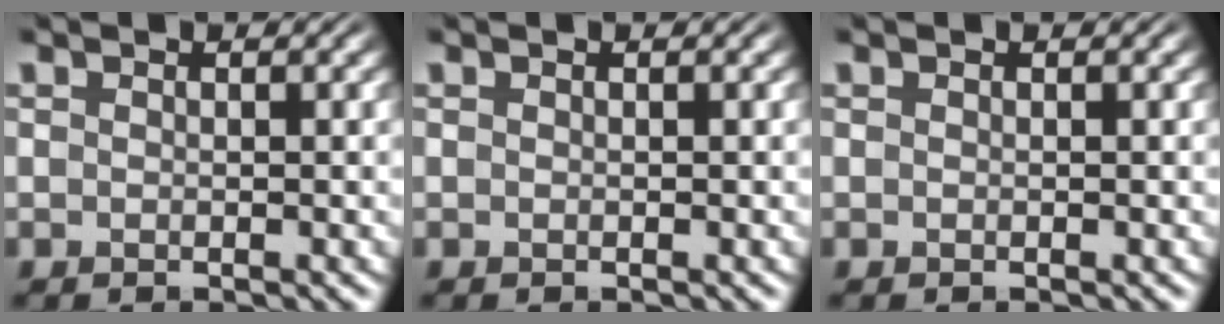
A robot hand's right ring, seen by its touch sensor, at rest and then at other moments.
{"total": 0.0}
{"total": 0.0}